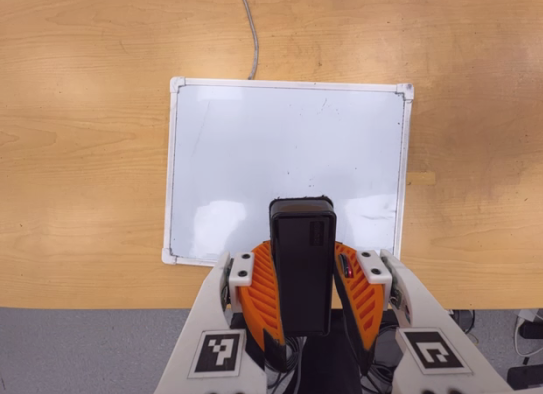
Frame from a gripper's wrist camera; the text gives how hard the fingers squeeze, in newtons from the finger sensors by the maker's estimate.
{"total": 5.4, "left": 5.0, "right": 5.9}